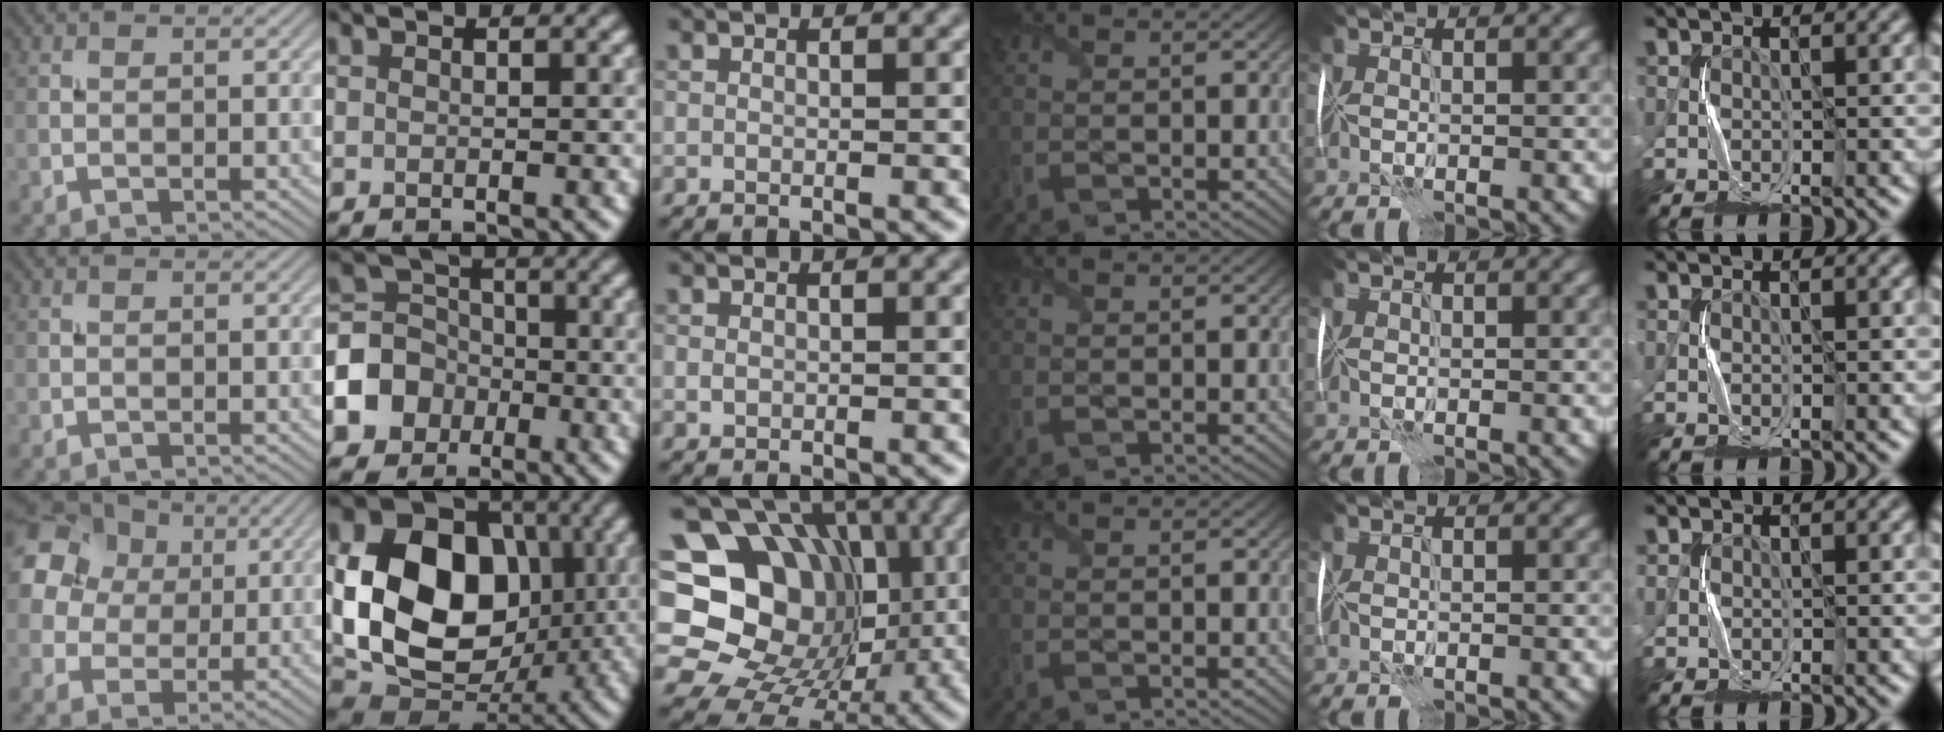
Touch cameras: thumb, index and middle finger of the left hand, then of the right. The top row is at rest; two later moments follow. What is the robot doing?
{"motion": "fold", "object": "shipping label"}